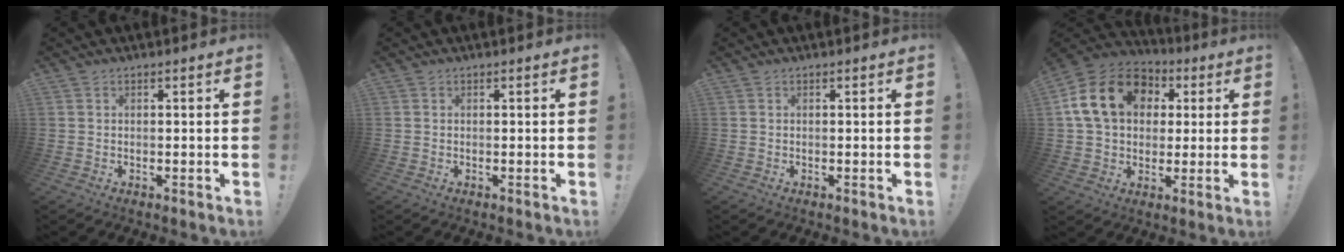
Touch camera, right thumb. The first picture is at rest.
{"total": 0.0}
{"total": 0.0}
{"total": 19.0, "force": [5.1, 14.3, 11.5], "torque": [-0.186, 0.000, 0.099]}